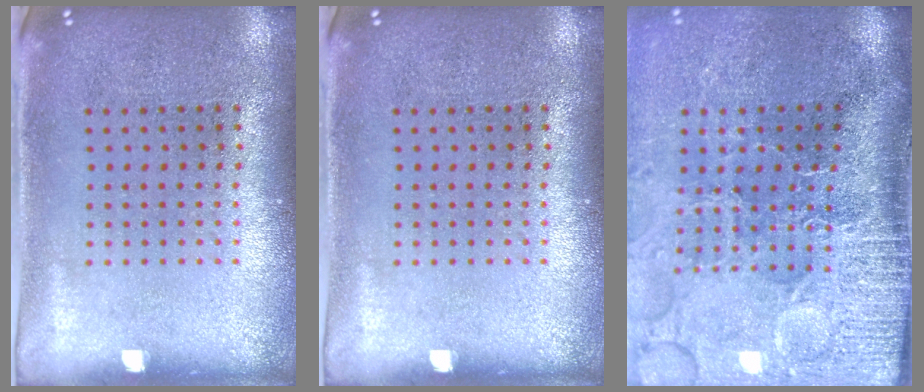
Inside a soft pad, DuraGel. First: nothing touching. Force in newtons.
{"total": 0.0}
{"total": 5.0, "press": 4.0, "slide": 3.0}